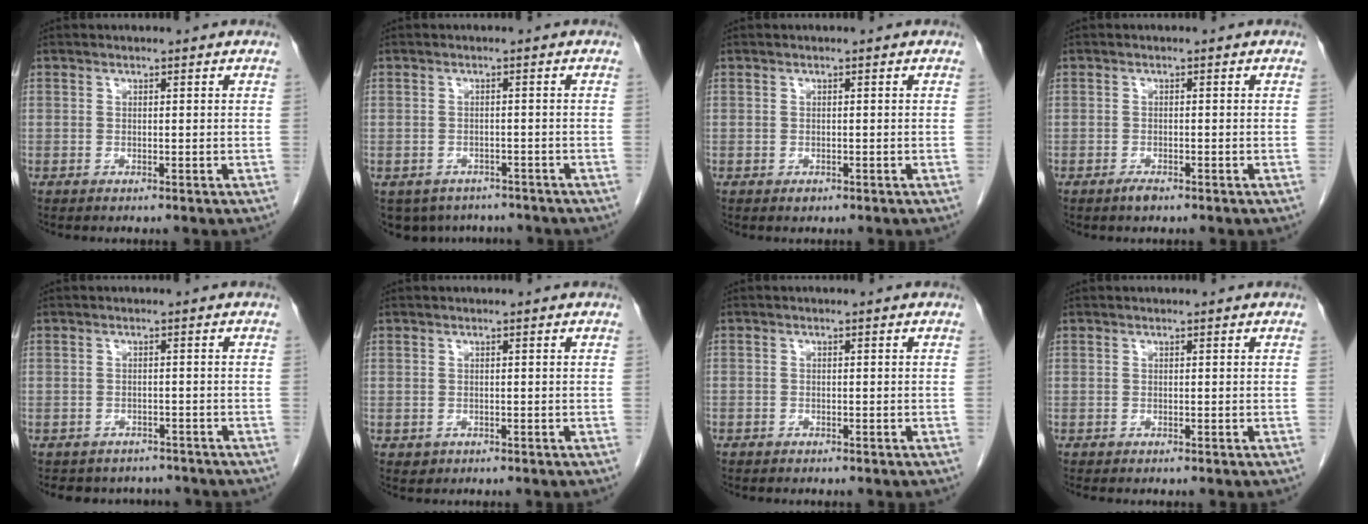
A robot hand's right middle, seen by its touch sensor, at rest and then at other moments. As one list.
[{"total": 7.1, "force": [-5.7, 4.0, 1.1], "torque": [-0.012, 0.002, -0.070]}, {"total": 0.6, "force": [-0.4, 0.4, 0.3], "torque": [-0.004, 0.001, -0.004]}, {"total": 1.3, "force": [-1.0, 0.4, 0.8], "torque": [-0.015, -0.001, -0.015]}, {"total": 6.5, "force": [-5.8, 2.9, 0.5], "torque": [-0.004, 0.010, -0.066]}, {"total": 0.8, "force": [-0.3, 0.7, 0.1], "torque": [-0.004, 0.002, 0.001]}, {"total": 0.9, "force": [-0.7, 0.6, 0.1], "torque": [-0.009, 0.003, -0.012]}, {"total": 0.8, "force": [-0.7, 0.2, 0.3], "torque": [-0.006, -0.001, -0.009]}]